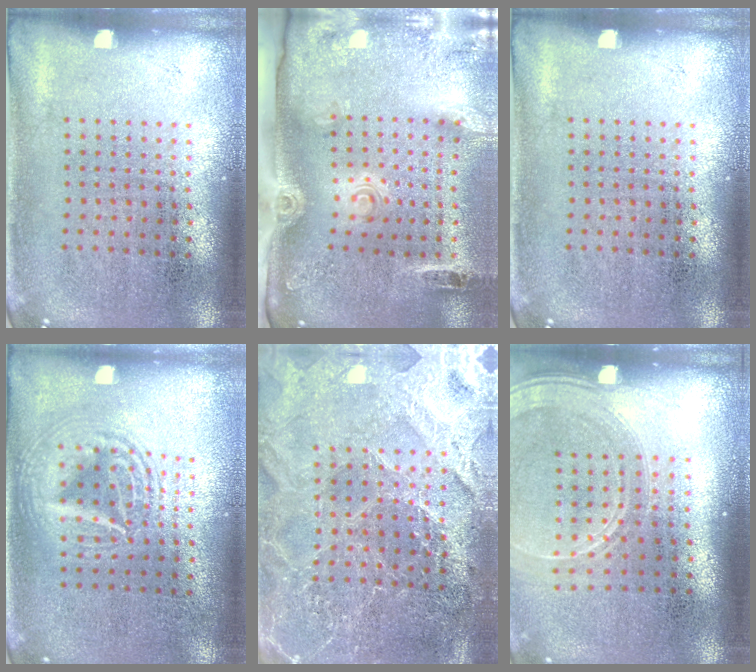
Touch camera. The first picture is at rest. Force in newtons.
{"total": 3.0, "press": 2.1, "slide": 2.2}
{"total": 0.0}
{"total": 2.8, "press": 2.8, "slide": 0.4}
{"total": 4.2, "press": 4.0, "slide": 1.4}
{"total": 1.7, "press": 1.6, "slide": 0.6}